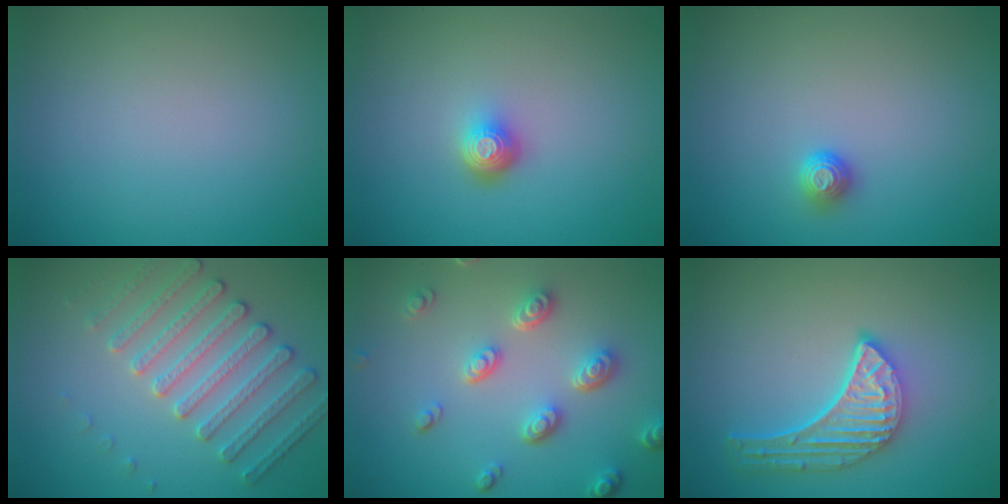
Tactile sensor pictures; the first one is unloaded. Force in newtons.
{"total": 2.0, "press": 1.5, "slide": 1.4}
{"total": 1.1, "press": 1.0, "slide": 0.5}
{"total": 4.2, "press": 4.1, "slide": 1.2}
{"total": 4.4, "press": 3.5, "slide": 2.7}
{"total": 5.0, "press": 3.9, "slide": 3.2}